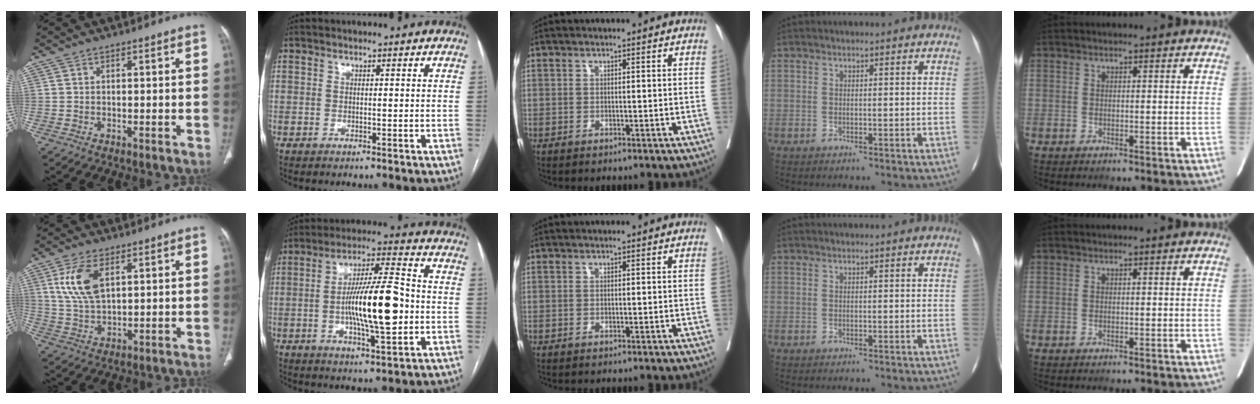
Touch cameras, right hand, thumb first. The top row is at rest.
{"thumb": {"total": 9.5, "force": [3.5, 4.8, 7.4], "torque": [-0.152, -0.009, 0.074]}, "index": {"total": 14.5, "force": [-1.8, 2.4, 14.2], "torque": [-0.248, 0.006, -0.028]}}